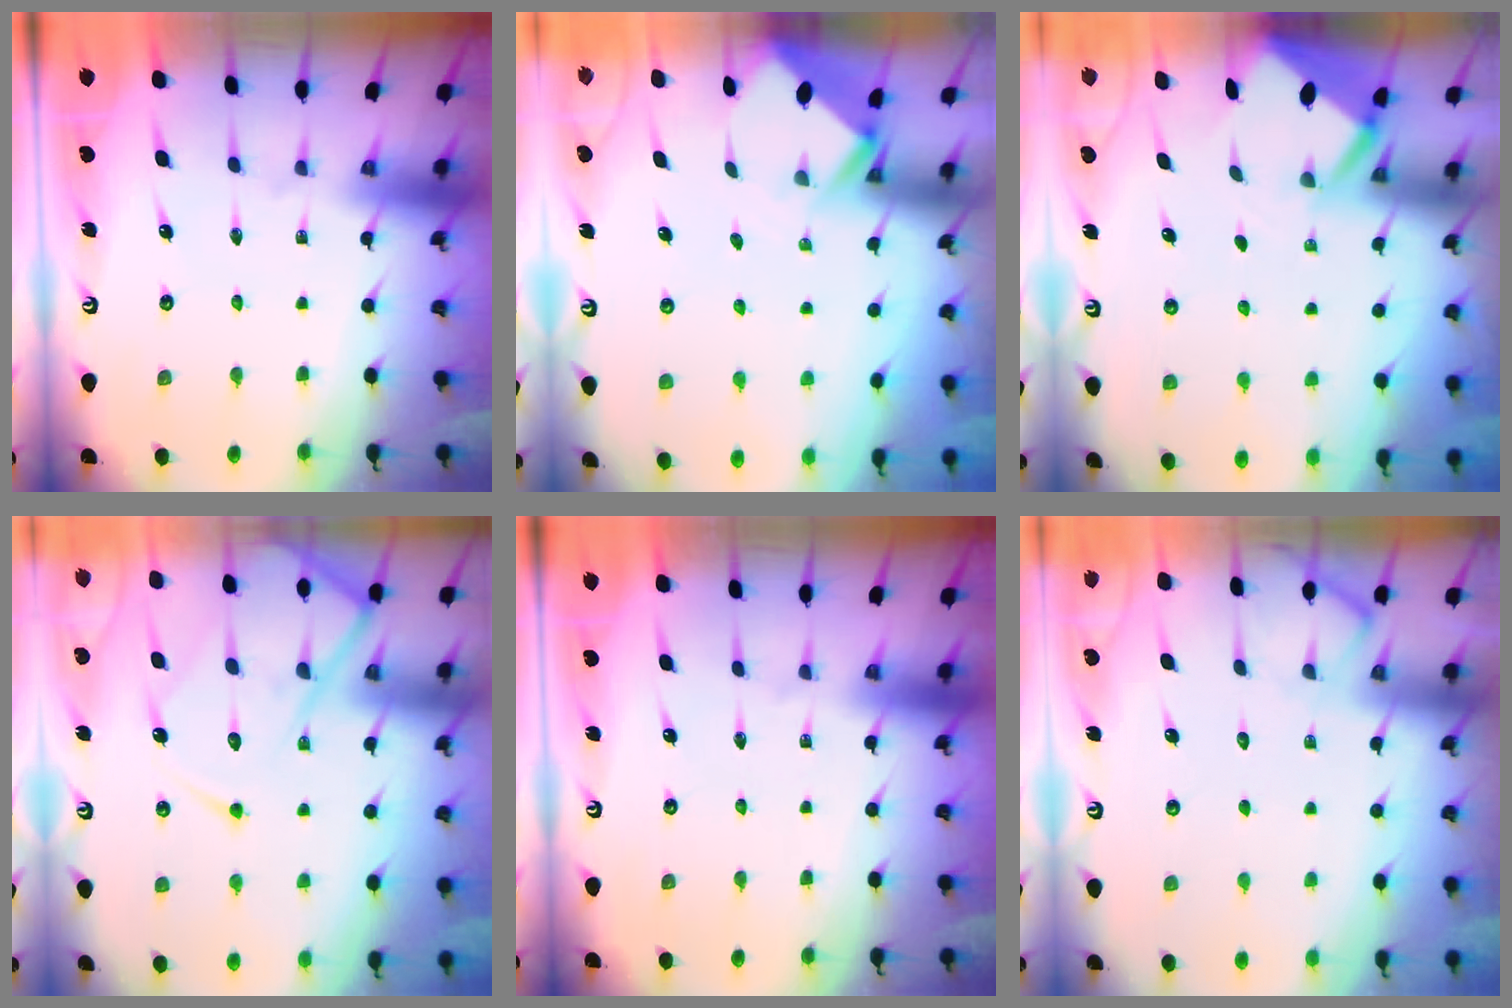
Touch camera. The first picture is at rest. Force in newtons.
{"total": 2.5, "press": 2.5, "slide": 0.2}
{"total": 2.5, "press": 2.5, "slide": 0.3}
{"total": 14.6, "press": 14.5, "slide": 1.5}
{"total": 0.0}
{"total": 6.5, "press": 6.5, "slide": 0.8}